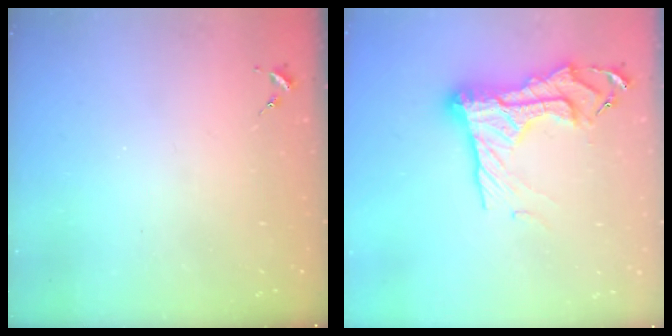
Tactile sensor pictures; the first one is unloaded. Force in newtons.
{"total": 21.4, "press": 21.3, "slide": 1.9}